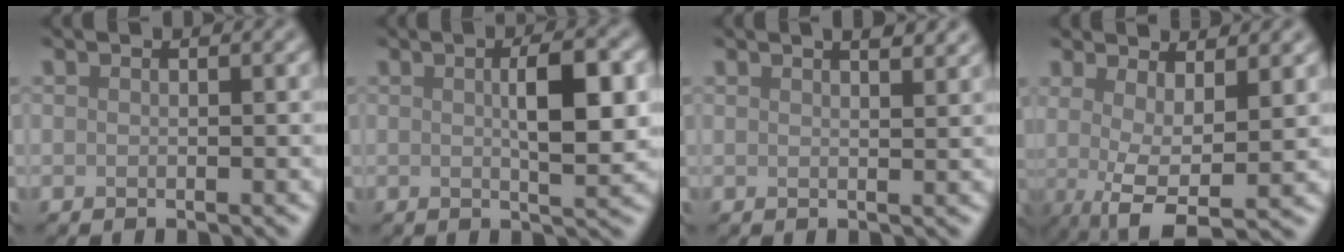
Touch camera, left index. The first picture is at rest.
{"total": 5.2, "force": [0.6, 1.1, 5.0], "torque": [-0.077, 0.005, 0.009]}
{"total": 2.8, "force": [1.9, 1.0, 1.8], "torque": [-0.002, 0.010, 0.003]}
{"total": 5.6, "force": [0.5, 1.7, 5.3], "torque": [-0.081, -0.008, 0.009]}